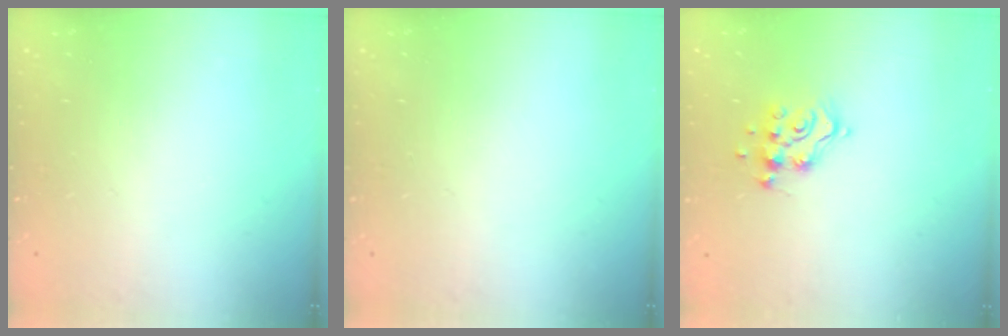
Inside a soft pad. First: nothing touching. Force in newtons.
{"total": 0.0}
{"total": 10.5, "press": 10.5, "slide": 0.9}